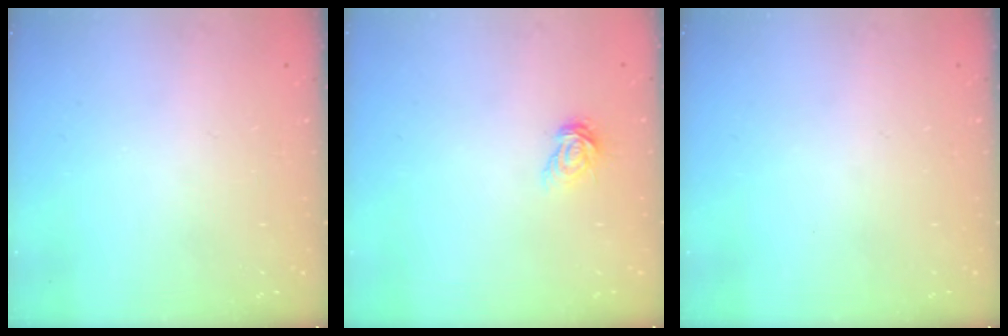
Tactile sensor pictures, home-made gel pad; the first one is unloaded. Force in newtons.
{"total": 4.9, "press": 4.9, "slide": 0.1}
{"total": 0.0}